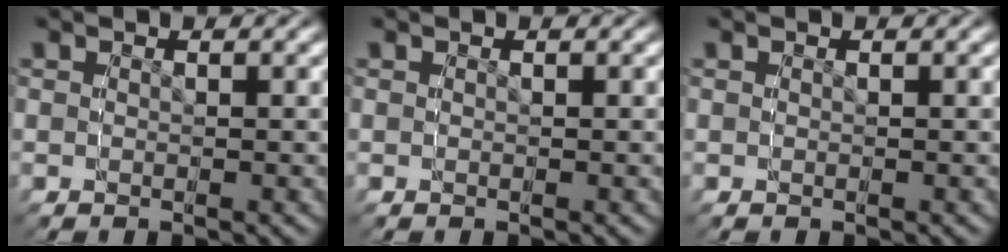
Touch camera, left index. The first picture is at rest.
{"total": 0.0}
{"total": 0.0}